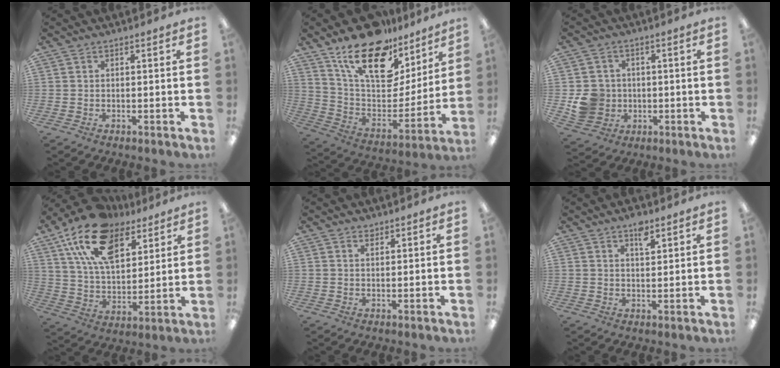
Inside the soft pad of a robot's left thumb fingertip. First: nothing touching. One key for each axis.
{"total": 21.1, "fx": 14.1, "fy": 10.4, "fz": 11.7, "tx": -0.193, "ty": -0.092, "tz": 0.251}
{"total": 8.1, "fx": -0.6, "fy": 7.7, "fz": 2.2, "tx": -0.051, "ty": 0.015, "tz": -0.002}
{"total": 19.4, "fx": 11.6, "fy": 10.7, "fz": 11.2, "tx": -0.204, "ty": -0.043, "tz": 0.210}
{"total": 1.3, "fx": 1.1, "fy": 0.5, "fz": 0.3, "tx": 0.001, "ty": -0.005, "tz": 0.020}
{"total": 4.1, "fx": 3.0, "fy": 1.6, "fz": 2.3, "tx": -0.027, "ty": -0.014, "tz": 0.048}